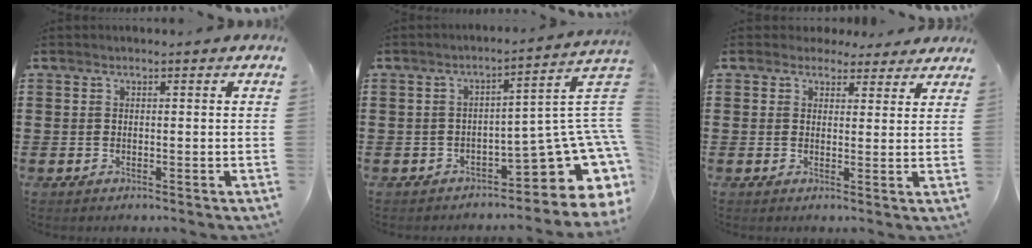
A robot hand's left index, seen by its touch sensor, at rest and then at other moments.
{"total": 11.8, "force": [-3.7, 3.8, 10.6], "torque": [-0.159, -0.010, -0.057]}
{"total": 3.0, "force": [2.5, 1.5, 0.3], "torque": [-0.009, 0.000, 0.046]}